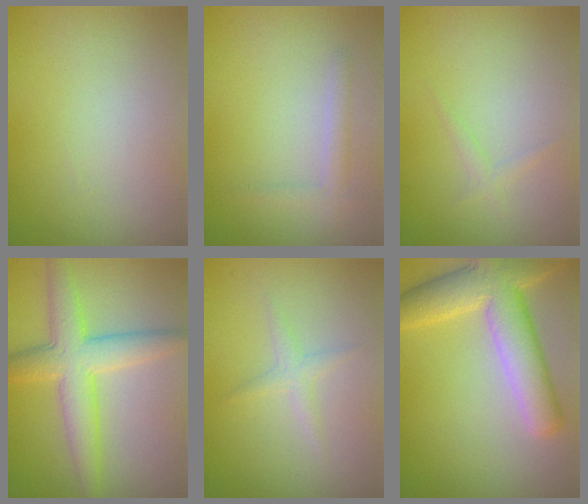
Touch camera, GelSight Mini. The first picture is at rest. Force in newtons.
{"total": 1.4, "press": 1.4, "slide": 0.1}
{"total": 0.8, "press": 0.8, "slide": 0.0}
{"total": 5.4, "press": 5.4, "slide": 0.0}
{"total": 1.2, "press": 1.2, "slide": 0.0}
{"total": 7.4, "press": 7.3, "slide": 0.5}